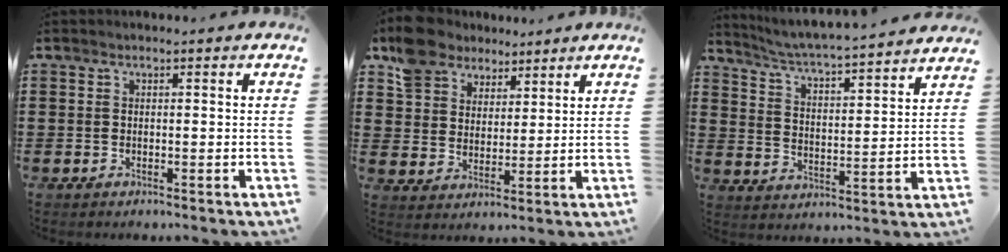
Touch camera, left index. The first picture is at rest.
{"total": 7.2, "force": [6.0, 4.0, 0.6], "torque": [-0.041, -0.014, 0.115]}
{"total": 4.5, "force": [4.4, -0.1, 0.9], "torque": [-0.040, -0.036, 0.069]}